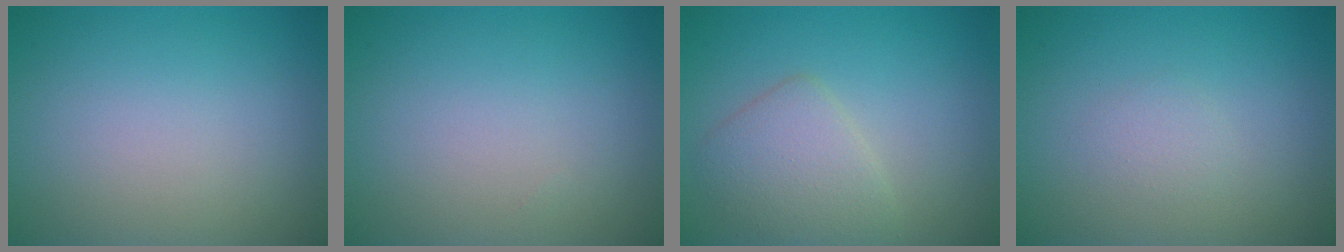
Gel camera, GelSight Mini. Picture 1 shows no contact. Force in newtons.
{"total": 0.0}
{"total": 3.3, "press": 3.3, "slide": 0.2}
{"total": 1.0, "press": 1.0, "slide": 0.1}